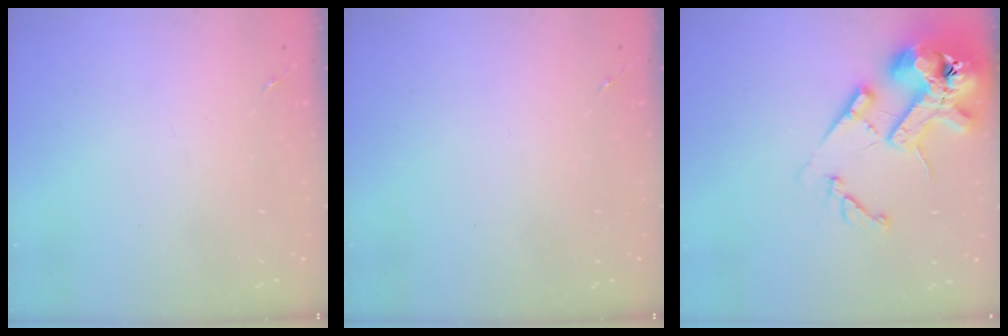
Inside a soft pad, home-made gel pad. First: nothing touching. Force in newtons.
{"total": 0.0}
{"total": 17.7, "press": 17.6, "slide": 2.4}